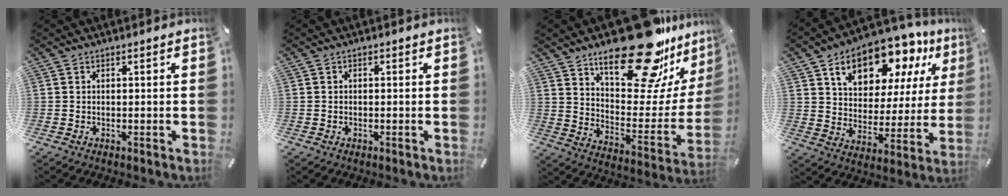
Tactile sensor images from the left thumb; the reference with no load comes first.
{"total": 0.6, "force": [-0.2, 0.5, 0.2], "torque": [-0.002, 0.004, -0.005]}
{"total": 27.6, "force": [20.0, 10.9, 15.6], "torque": [-0.210, -0.141, 0.330]}
{"total": 16.9, "force": [11.1, 9.6, 8.3], "torque": [-0.136, -0.066, 0.191]}